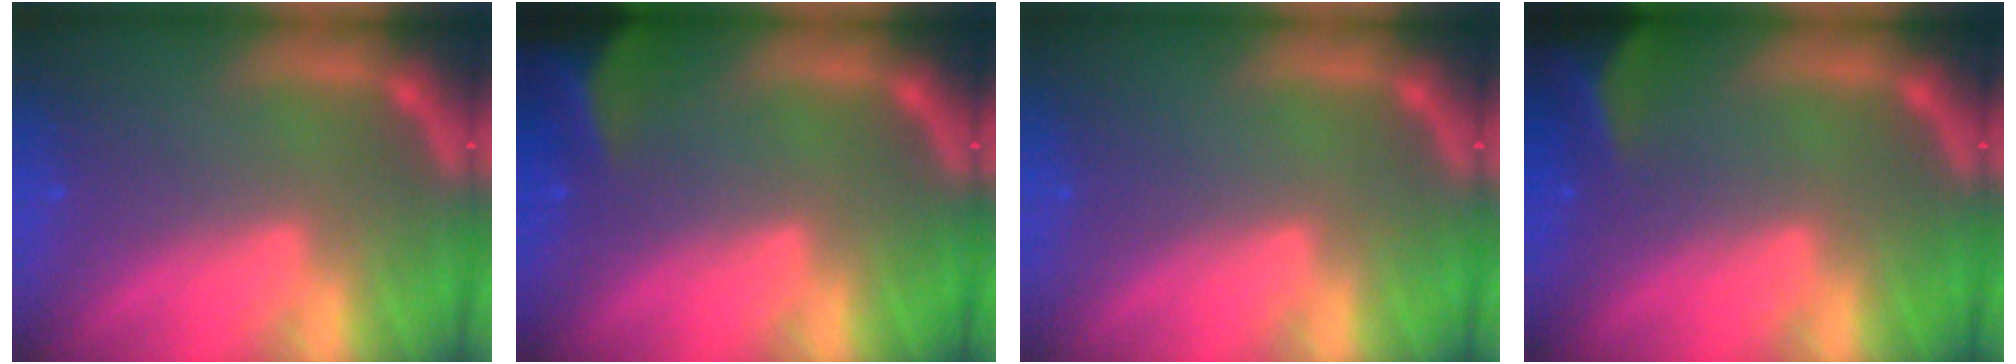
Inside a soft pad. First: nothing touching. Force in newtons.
{"total": 7.0}
{"total": 0.0}
{"total": 6.0}